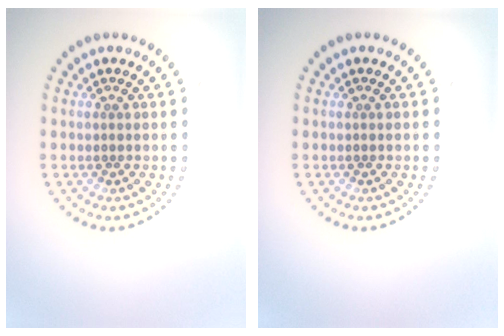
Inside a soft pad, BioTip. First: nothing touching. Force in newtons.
{"total": 0.0}